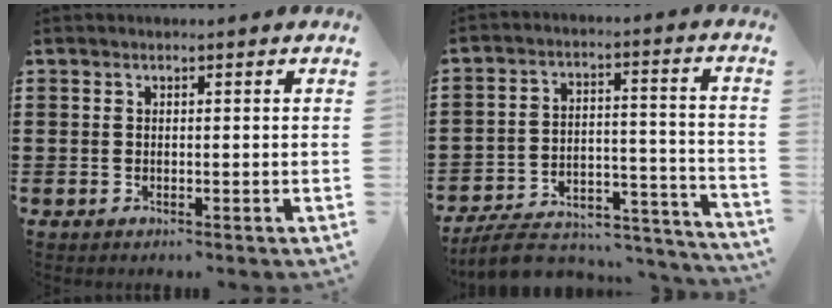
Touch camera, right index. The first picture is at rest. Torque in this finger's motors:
{"motor_torque": [-2.14, 0.00, -0.67, -0.21]}